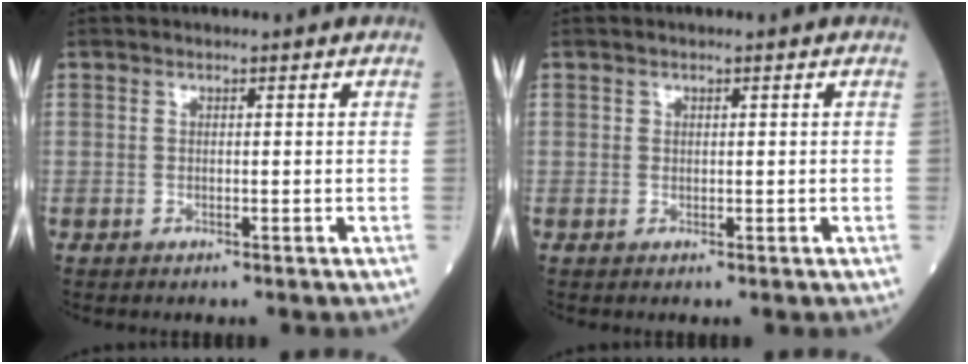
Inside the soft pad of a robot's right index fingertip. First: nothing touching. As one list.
[{"total": 0.0}]